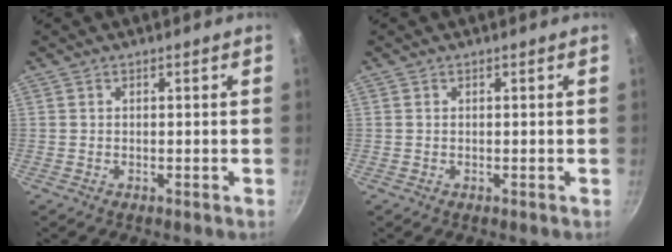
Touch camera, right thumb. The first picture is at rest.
{"total": 0.0}